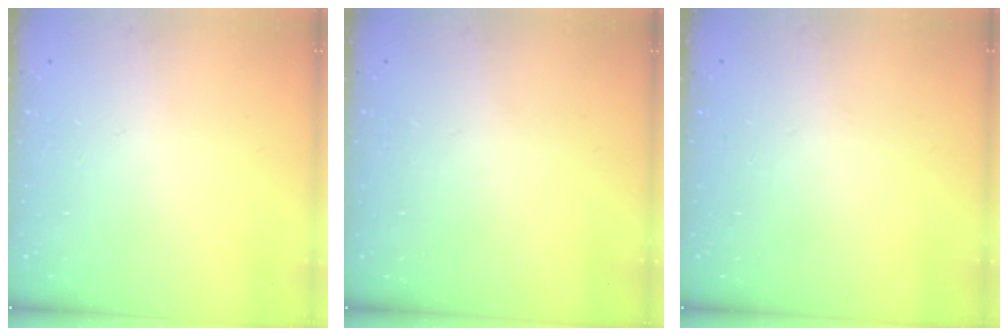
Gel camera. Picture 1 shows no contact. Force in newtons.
{"total": 0.0}
{"total": 0.0}